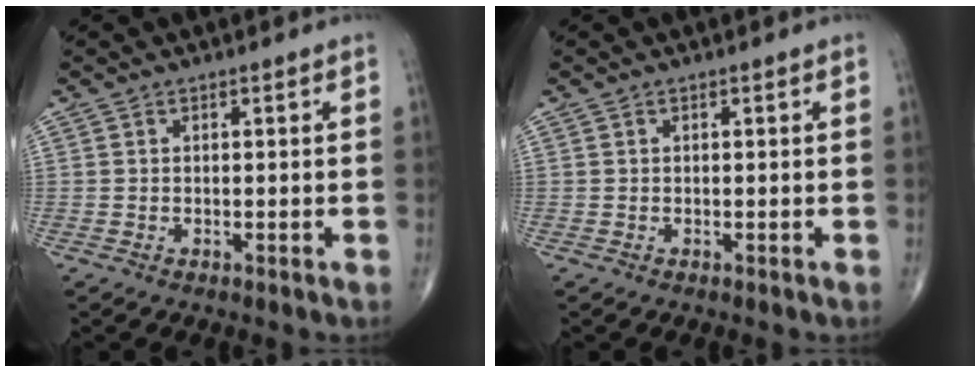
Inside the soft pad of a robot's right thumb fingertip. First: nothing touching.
{"total": 0.0}